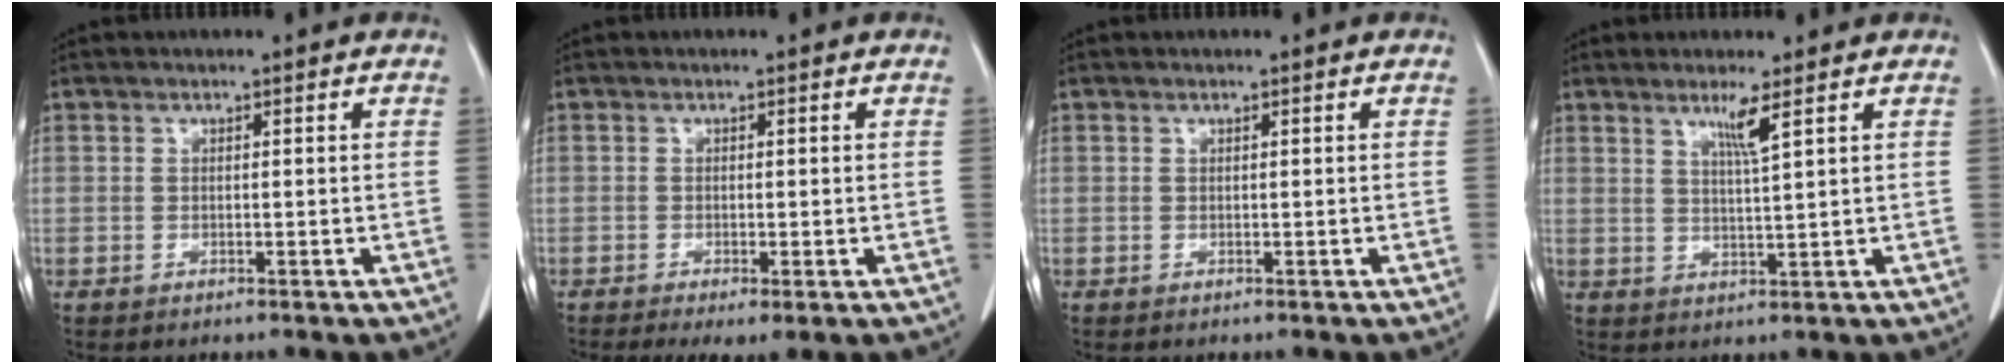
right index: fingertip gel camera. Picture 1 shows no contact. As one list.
[{"total": 4.0, "force": [-2.2, 0.9, 3.2], "torque": [-0.051, -0.016, -0.034]}, {"total": 0.0}, {"total": 3.5, "force": [2.0, -0.8, 2.8], "torque": [-0.055, -0.010, 0.041]}]